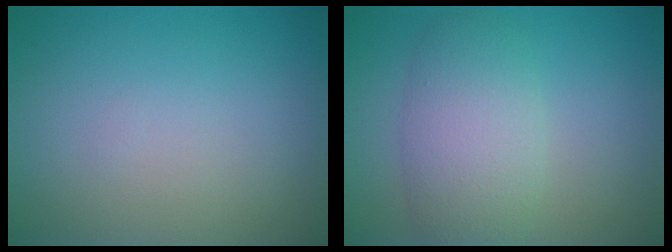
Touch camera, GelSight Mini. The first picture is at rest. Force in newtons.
{"total": 5.2, "press": 5.2, "slide": 0.1}